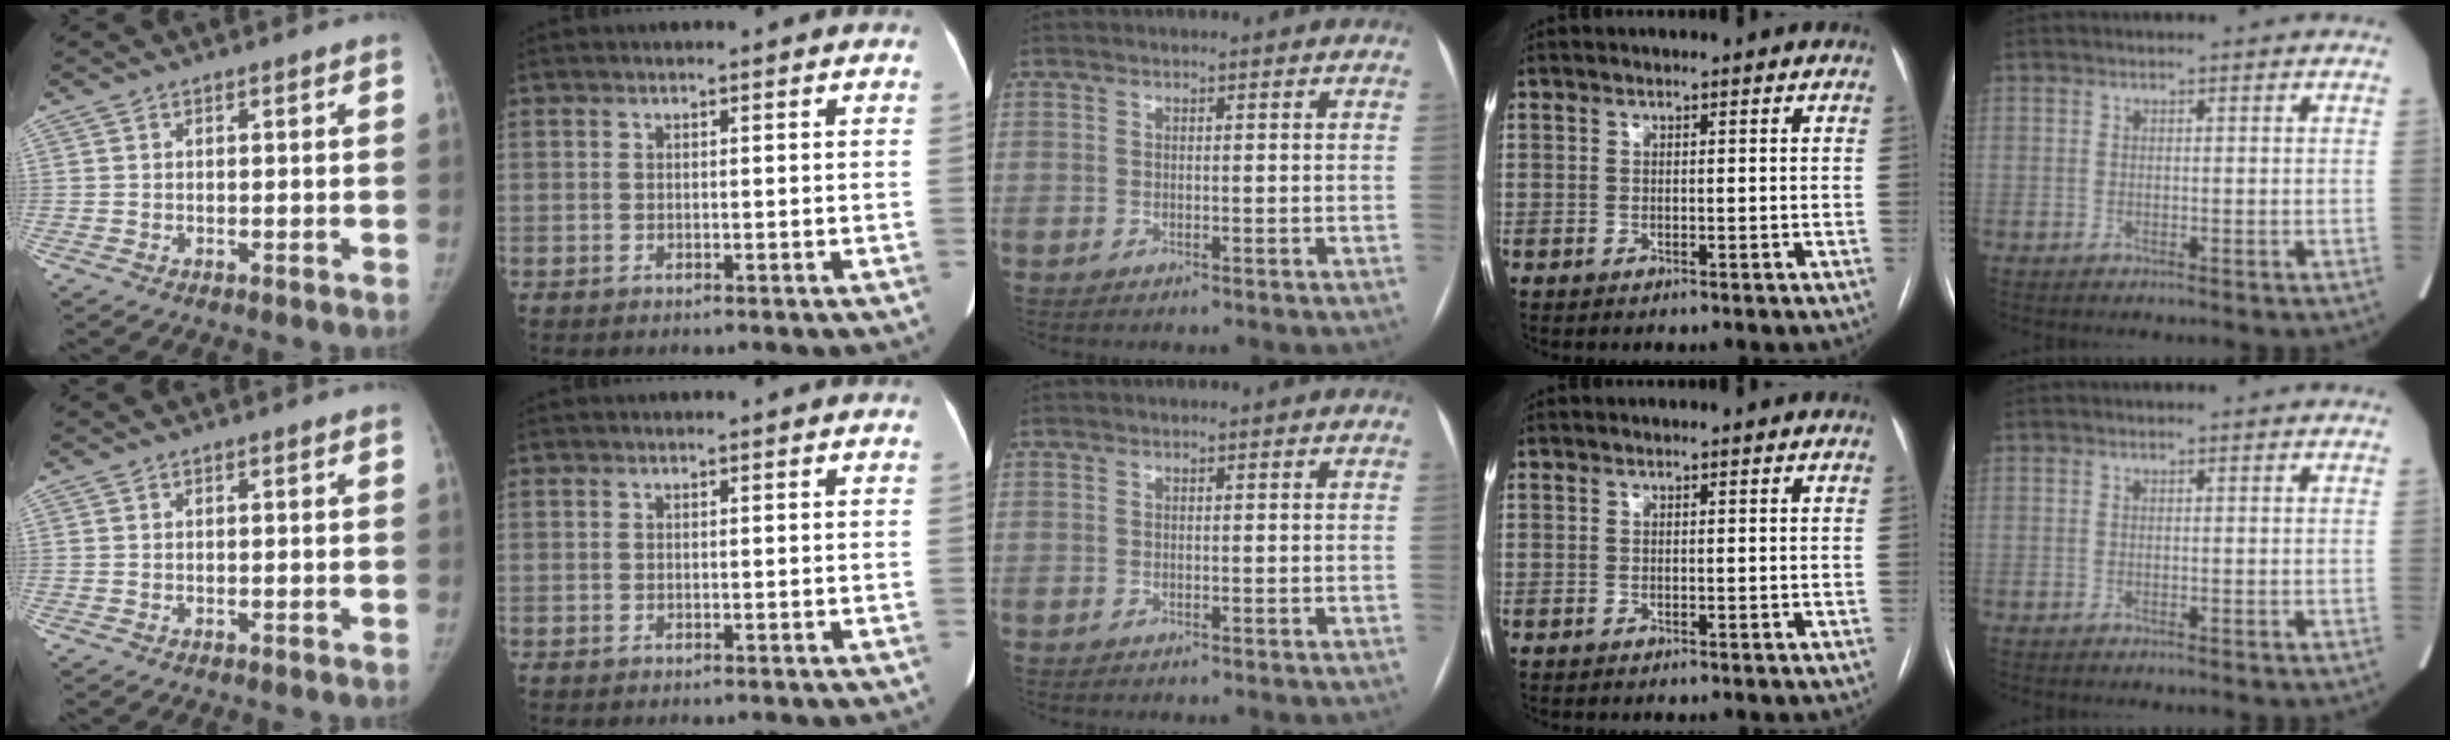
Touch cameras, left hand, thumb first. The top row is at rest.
{}